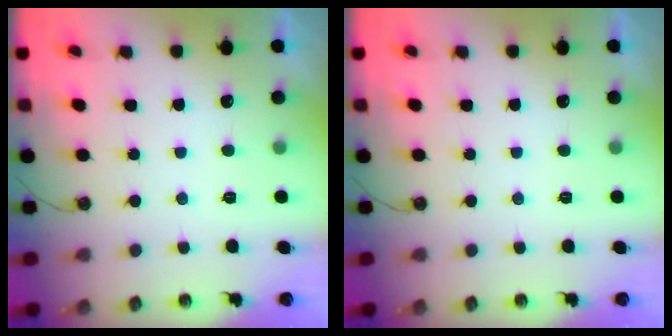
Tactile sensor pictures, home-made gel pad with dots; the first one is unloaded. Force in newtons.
{"total": 0.0}